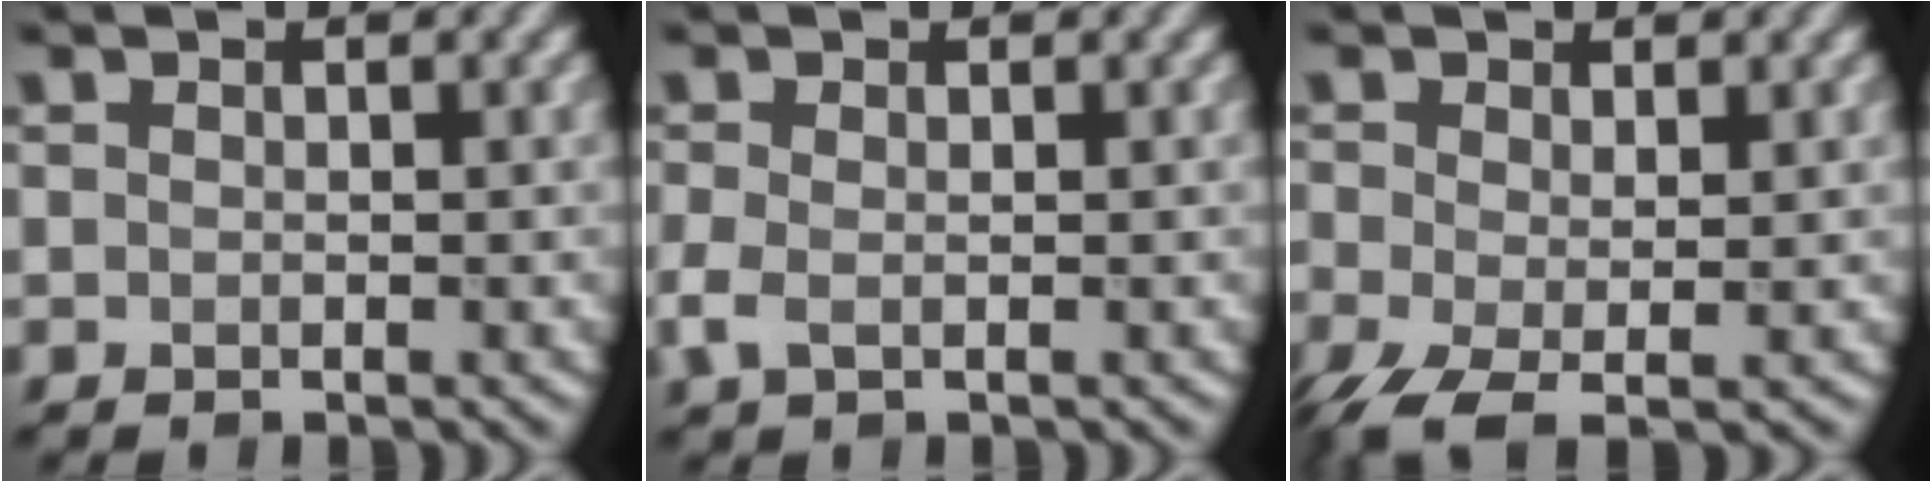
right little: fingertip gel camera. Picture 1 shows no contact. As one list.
[{"total": 1.7, "force": [-0.3, 0.8, 1.5], "torque": [-0.043, -0.005, -0.010]}, {"total": 4.4, "force": [-1.5, 2.1, 3.5], "torque": [-0.086, -0.013, -0.032]}]